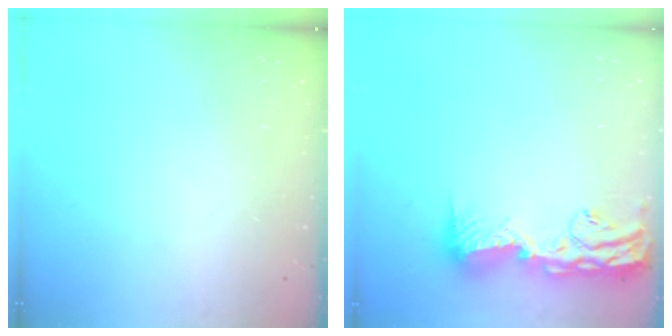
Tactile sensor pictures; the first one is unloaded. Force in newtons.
{"total": 16.3, "press": 15.9, "slide": 3.5}